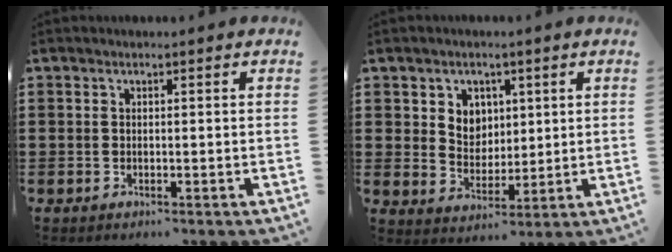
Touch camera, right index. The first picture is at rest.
{"total": 4.8, "force": [2.1, 4.2, 0.9], "torque": [-0.031, 0.007, 0.036]}